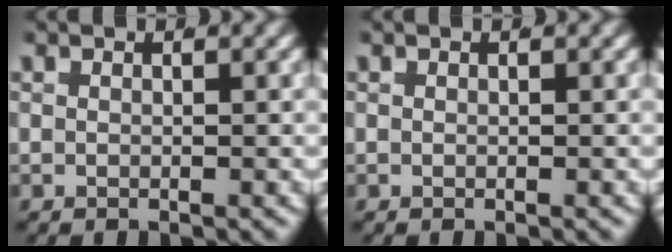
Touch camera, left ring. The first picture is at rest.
{"total": 0.0}